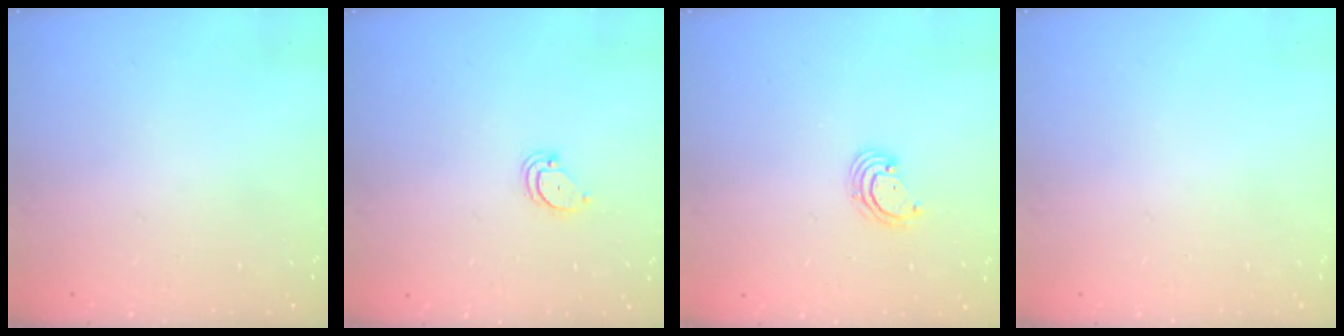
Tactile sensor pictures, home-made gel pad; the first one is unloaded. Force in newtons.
{"total": 3.0, "press": 3.0, "slide": 0.2}
{"total": 2.6, "press": 2.6, "slide": 0.2}
{"total": 0.0}